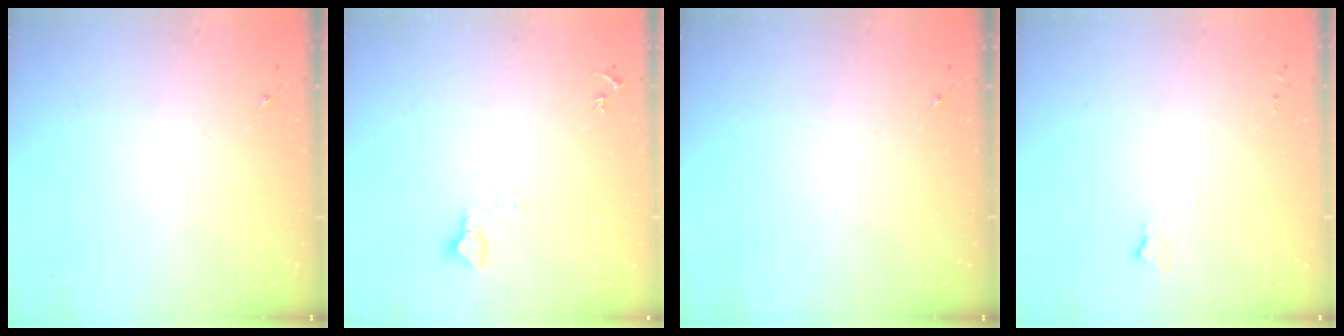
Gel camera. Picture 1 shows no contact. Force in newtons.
{"total": 3.7, "press": 3.7, "slide": 0.3}
{"total": 0.0}
{"total": 4.1, "press": 4.0, "slide": 0.6}